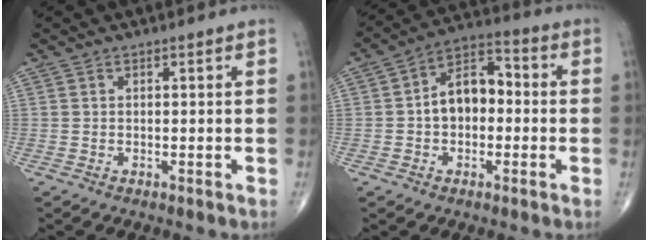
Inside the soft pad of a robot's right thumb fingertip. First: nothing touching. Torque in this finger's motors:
{"motor_torque": [1.23, 1.30, 0.98, -0.16, 0.08]}